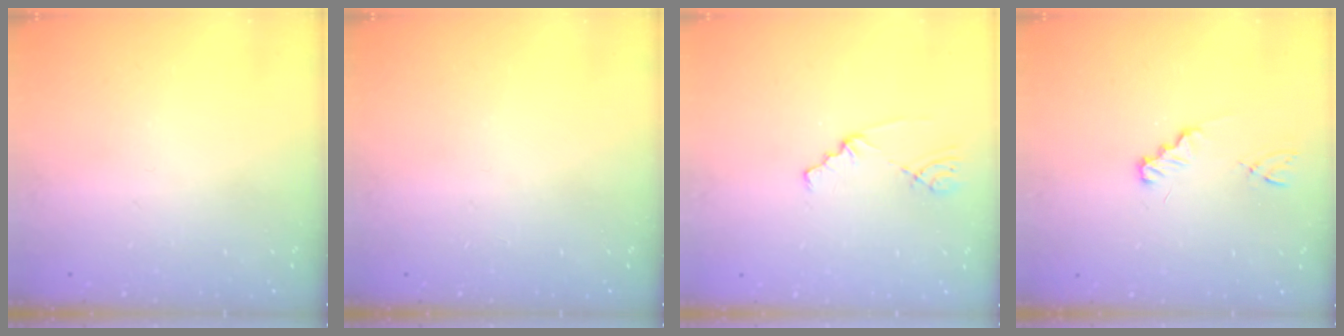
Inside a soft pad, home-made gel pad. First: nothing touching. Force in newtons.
{"total": 0.0}
{"total": 1.5, "press": 1.5, "slide": 0.2}
{"total": 1.2, "press": 1.2, "slide": 0.1}